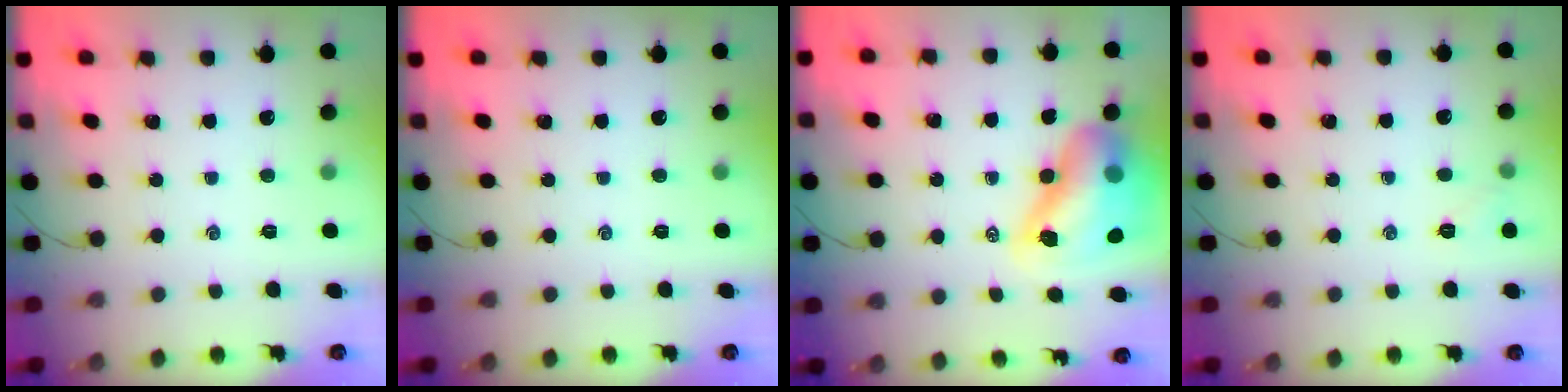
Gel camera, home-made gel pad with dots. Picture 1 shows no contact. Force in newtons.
{"total": 0.0}
{"total": 16.2, "press": 15.5, "slide": 4.5}
{"total": 4.6, "press": 4.4, "slide": 1.3}